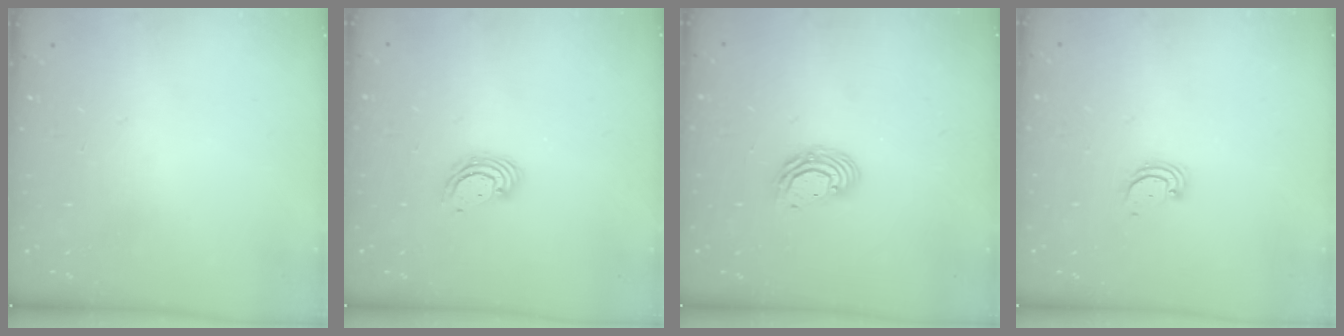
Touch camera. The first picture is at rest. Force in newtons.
{"total": 4.6, "press": 4.6, "slide": 0.2}
{"total": 6.9, "press": 6.9, "slide": 0.8}
{"total": 2.3, "press": 2.3, "slide": 0.2}